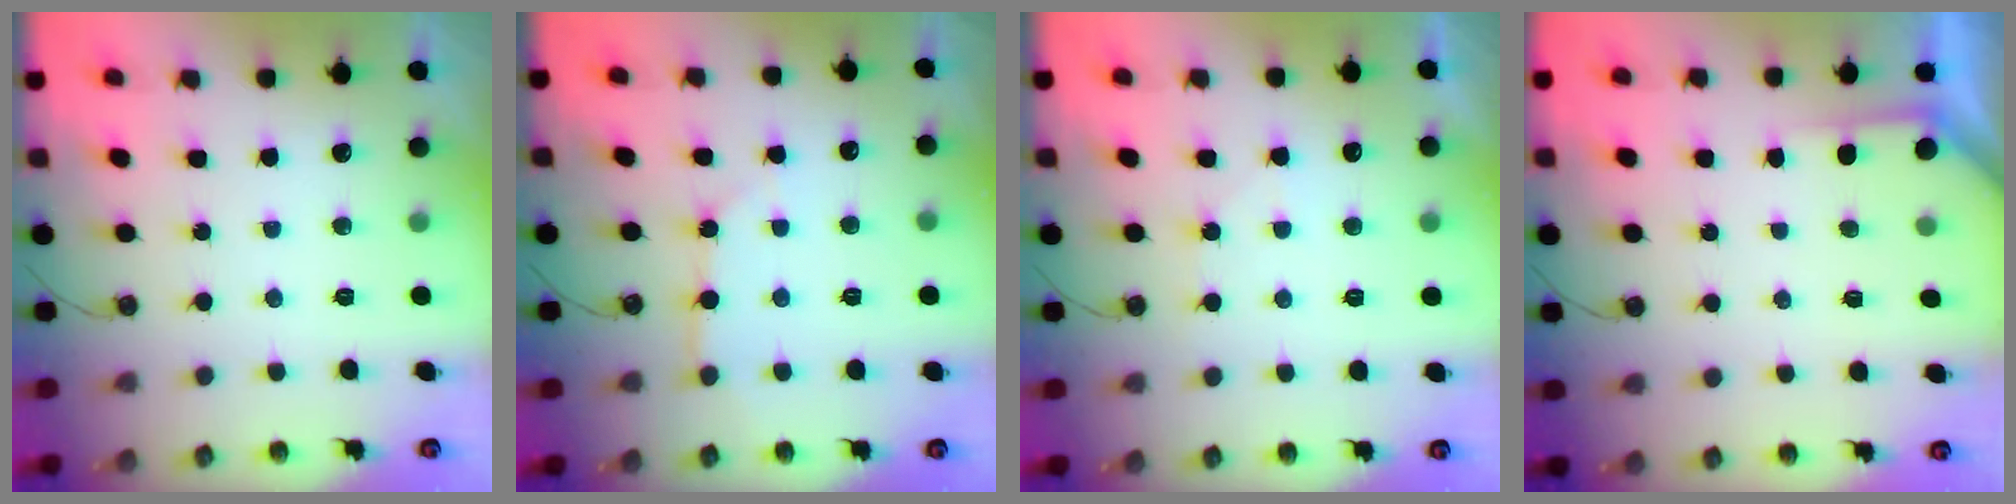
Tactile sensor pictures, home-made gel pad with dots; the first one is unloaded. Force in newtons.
{"total": 3.4, "press": 3.4, "slide": 0.2}
{"total": 4.0, "press": 4.0, "slide": 0.5}
{"total": 2.7, "press": 2.7, "slide": 0.3}